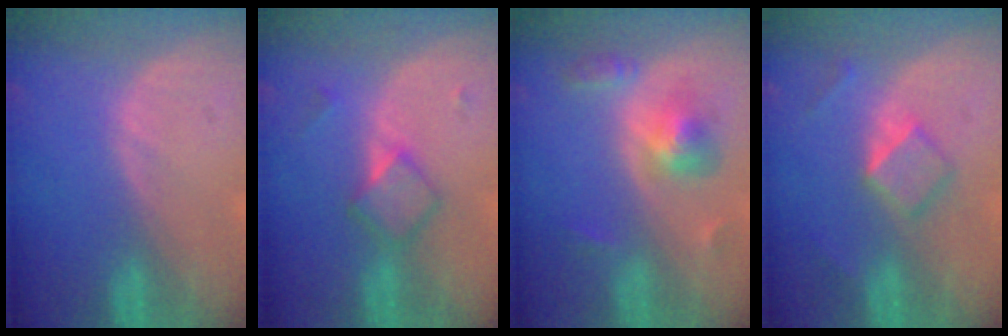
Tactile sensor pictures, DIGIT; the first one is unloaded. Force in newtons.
{"total": 4.7, "press": 4.4, "slide": 1.6}
{"total": 6.0, "press": 5.4, "slide": 2.7}
{"total": 5.2, "press": 4.5, "slide": 2.7}